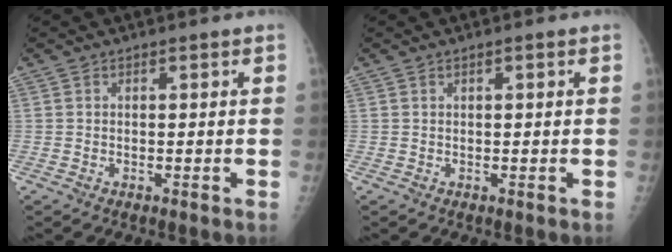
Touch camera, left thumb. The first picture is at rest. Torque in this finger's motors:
{"motor_torque": [0.02, 0.16, -0.16, -0.11, -0.02]}